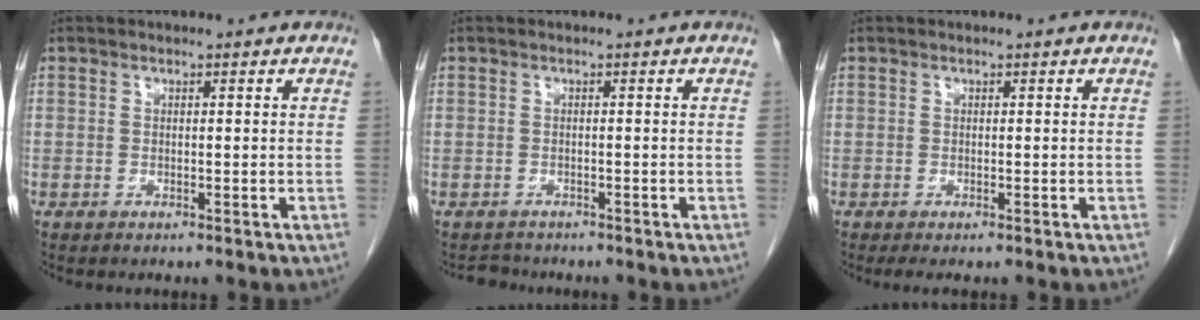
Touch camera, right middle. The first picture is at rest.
{"total": 1.8, "force": [-1.7, 0.6, -0.3], "torque": [-0.001, -0.006, -0.026]}
{"total": 1.9, "force": [-1.5, 0.4, 1.2], "torque": [-0.016, -0.007, -0.019]}